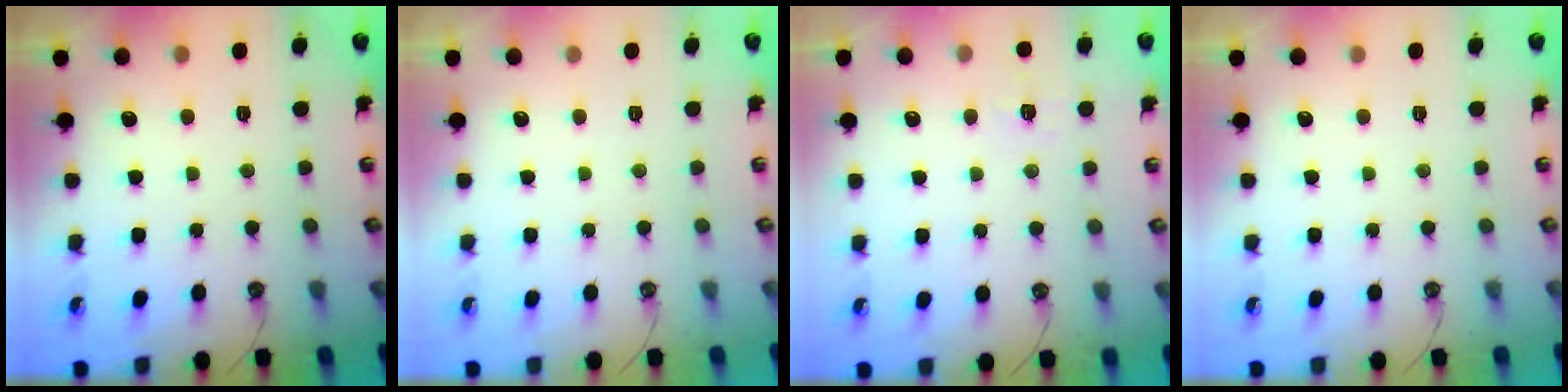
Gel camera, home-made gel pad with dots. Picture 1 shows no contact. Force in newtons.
{"total": 0.0}
{"total": 5.4, "press": 5.3, "slide": 0.7}
{"total": 0.0}